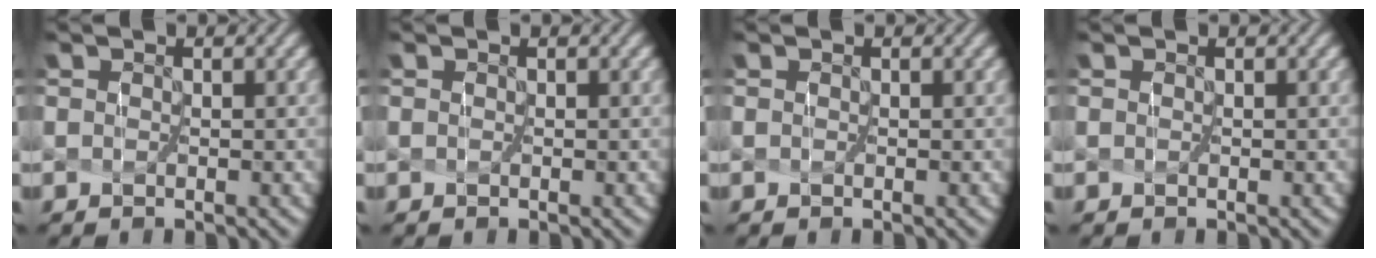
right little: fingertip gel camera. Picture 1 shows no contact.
{"total": 0.0}
{"total": 0.0}
{"total": 0.0}